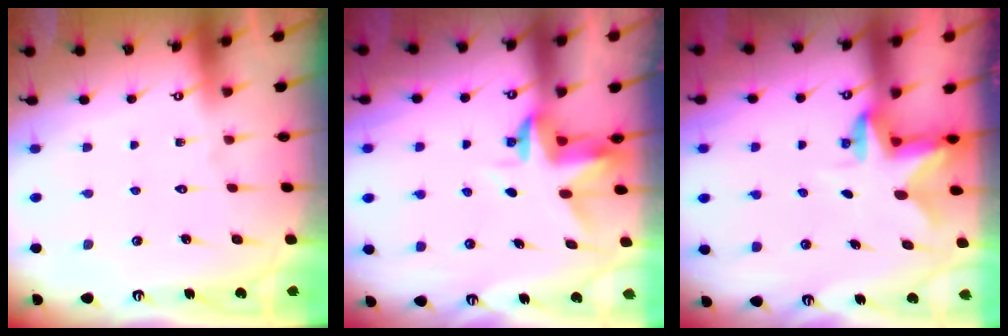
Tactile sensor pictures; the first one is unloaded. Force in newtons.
{"total": 3.1, "press": 3.0, "slide": 0.4}
{"total": 2.4, "press": 2.4, "slide": 0.4}